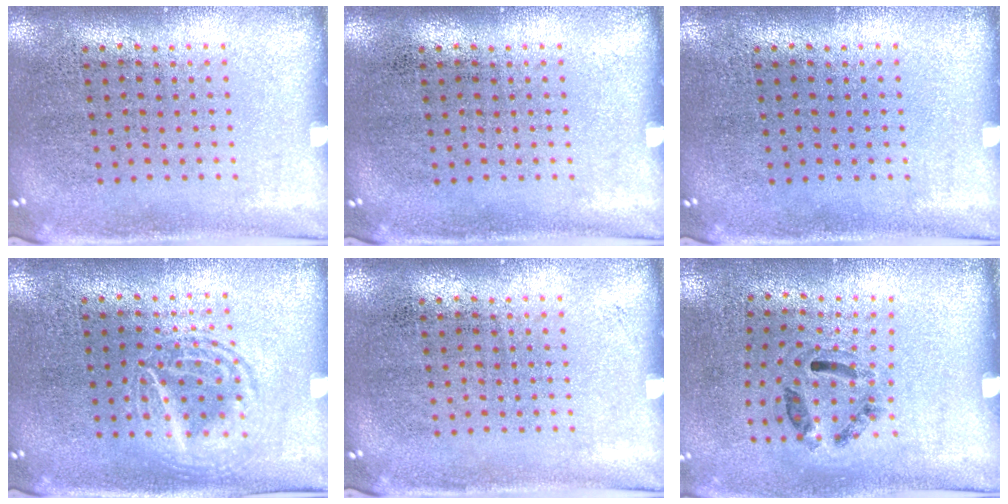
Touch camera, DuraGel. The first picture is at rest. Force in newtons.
{"total": 0.0}
{"total": 0.0}
{"total": 1.4, "press": 1.4, "slide": 0.1}
{"total": 0.0}
{"total": 1.3, "press": 0.7, "slide": 1.0}